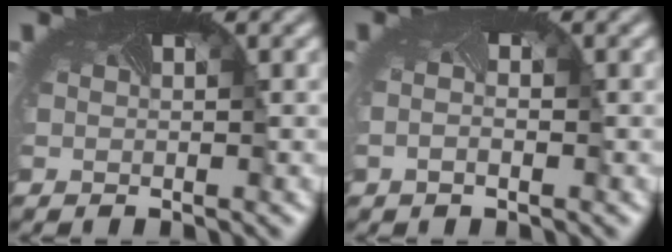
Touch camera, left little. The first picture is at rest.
{"total": 1.1, "force": [-0.5, 0.5, 0.9], "torque": [-0.030, -0.010, -0.007]}